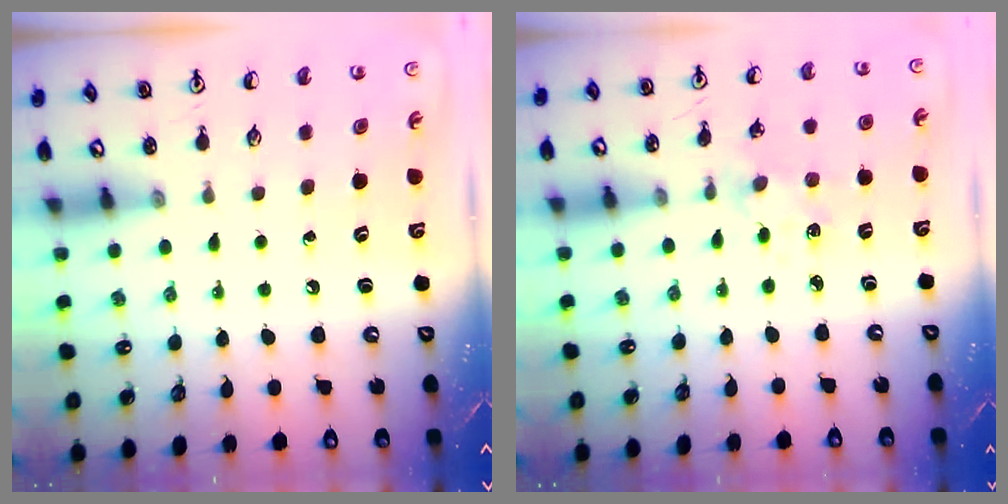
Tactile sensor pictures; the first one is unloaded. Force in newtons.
{"total": 1.9, "press": 1.8, "slide": 0.2}